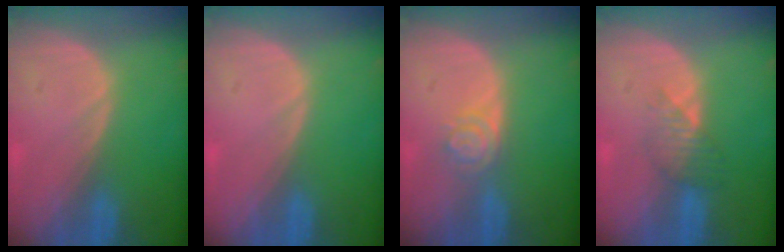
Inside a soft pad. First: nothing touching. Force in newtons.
{"total": 0.0}
{"total": 4.0, "press": 3.3, "slide": 2.1}
{"total": 3.6, "press": 3.2, "slide": 1.6}